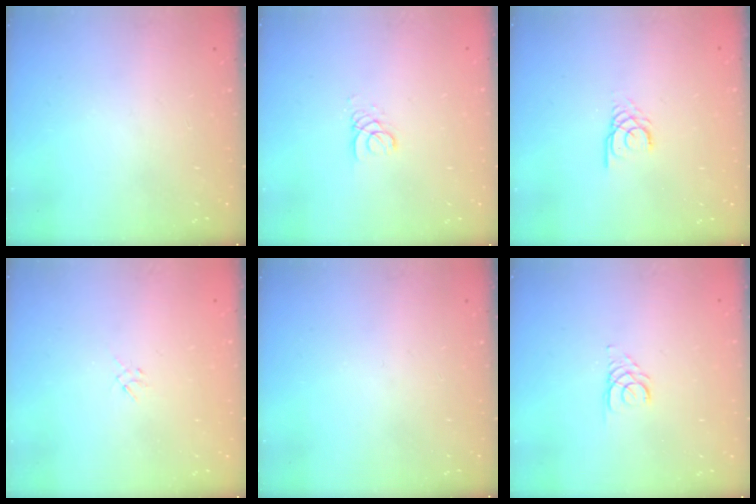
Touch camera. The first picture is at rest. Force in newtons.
{"total": 2.6, "press": 2.6, "slide": 0.2}
{"total": 2.2, "press": 2.2, "slide": 0.2}
{"total": 1.3, "press": 1.2, "slide": 0.5}
{"total": 0.0}
{"total": 2.6, "press": 2.6, "slide": 0.2}